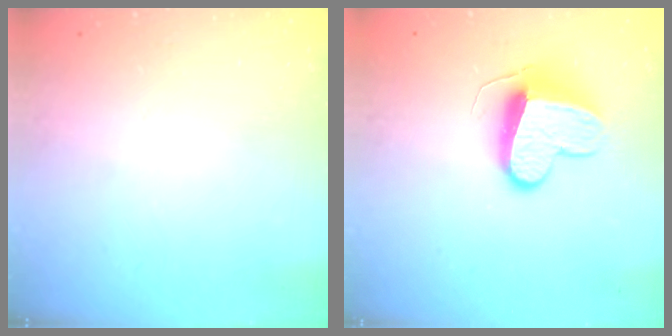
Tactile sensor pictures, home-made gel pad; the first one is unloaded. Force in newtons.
{"total": 9.9, "press": 9.9, "slide": 0.0}